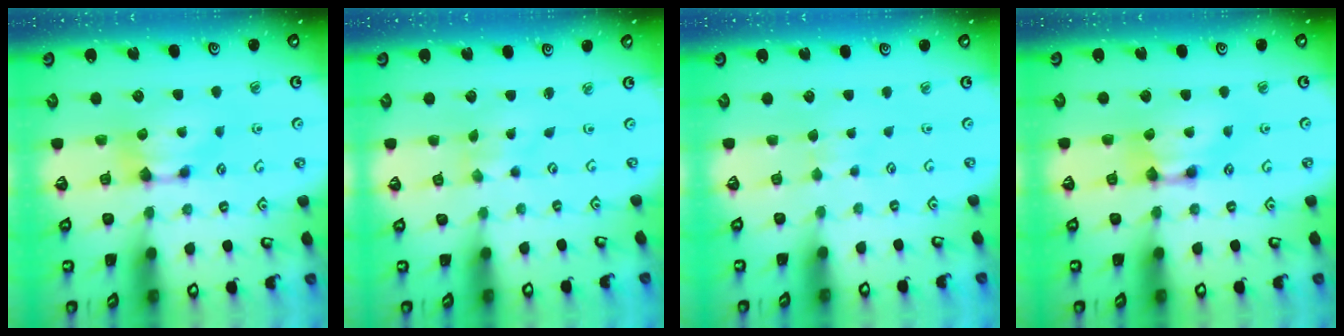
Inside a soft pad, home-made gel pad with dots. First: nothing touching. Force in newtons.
{"total": 4.7, "press": 4.6, "slide": 0.6}
{"total": 2.6, "press": 2.6, "slide": 0.4}
{"total": 2.0, "press": 2.0, "slide": 0.1}